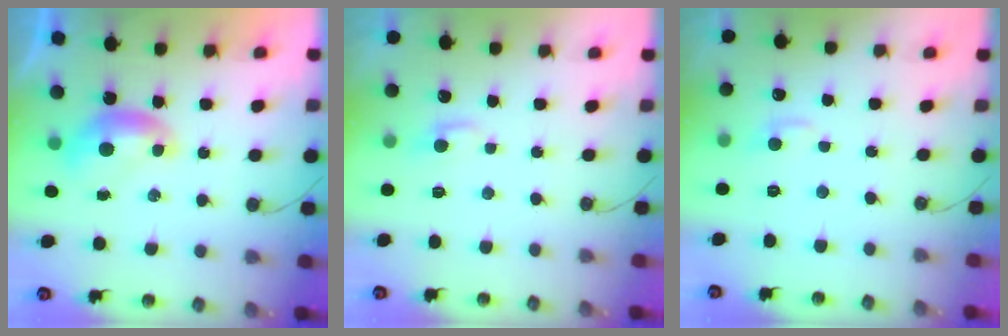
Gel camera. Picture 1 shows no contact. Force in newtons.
{"total": 0.0}
{"total": 1.6, "press": 1.4, "slide": 0.7}